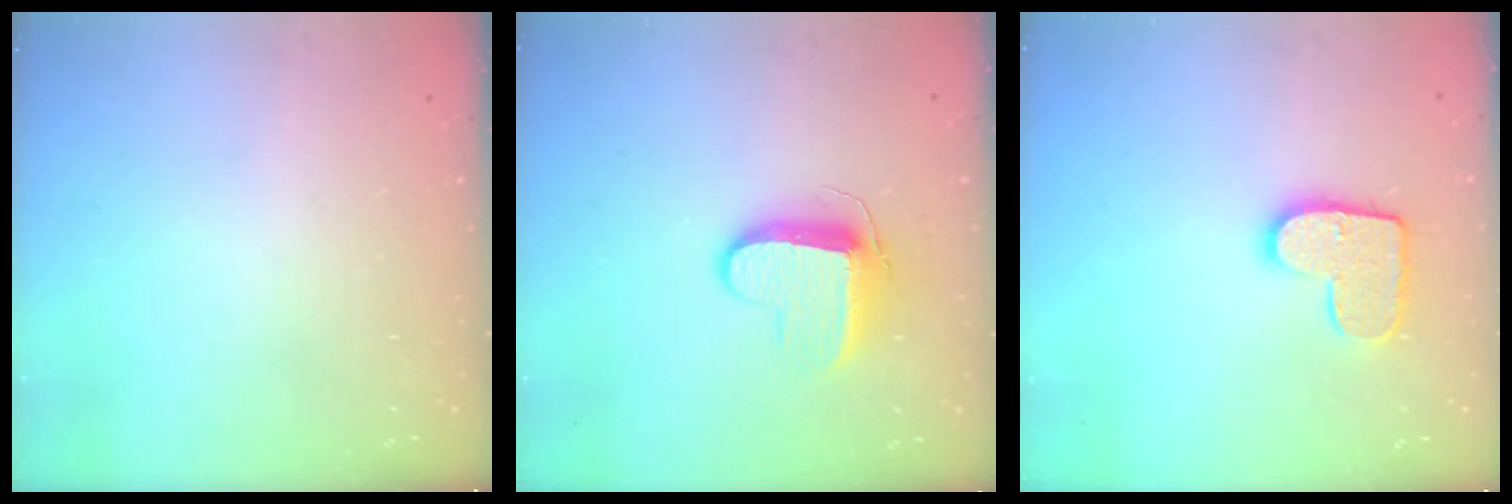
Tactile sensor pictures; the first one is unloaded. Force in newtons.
{"total": 9.3, "press": 9.3, "slide": 0.5}
{"total": 11.8, "press": 11.7, "slide": 0.6}